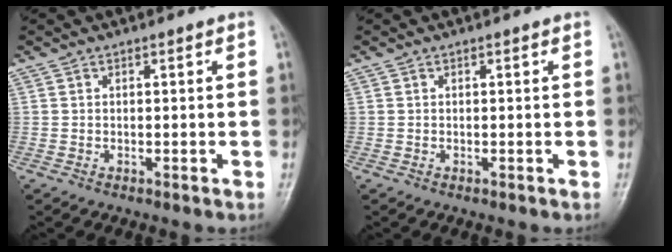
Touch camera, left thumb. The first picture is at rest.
{"total": 0.0}